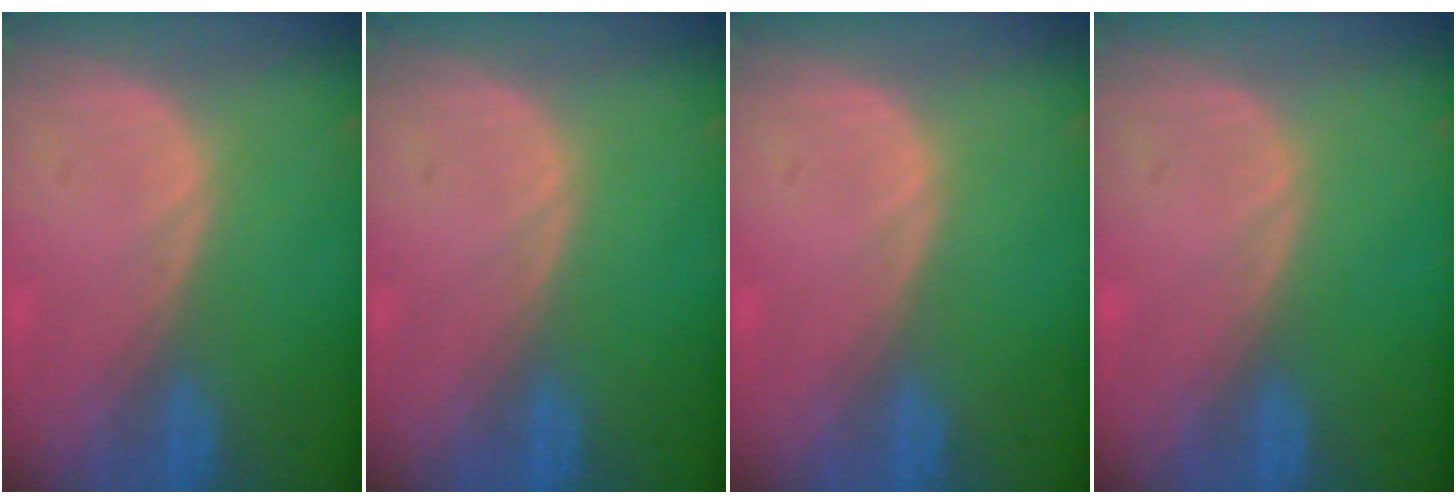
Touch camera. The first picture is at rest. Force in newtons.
{"total": 0.0}
{"total": 0.0}
{"total": 0.0}